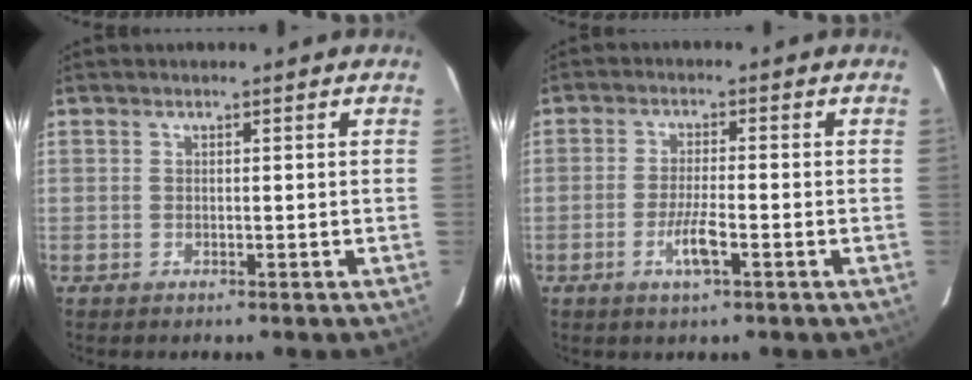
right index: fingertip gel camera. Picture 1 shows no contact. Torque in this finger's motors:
{"motor_torque": [0.71, -0.34, 0.41, 0.08]}